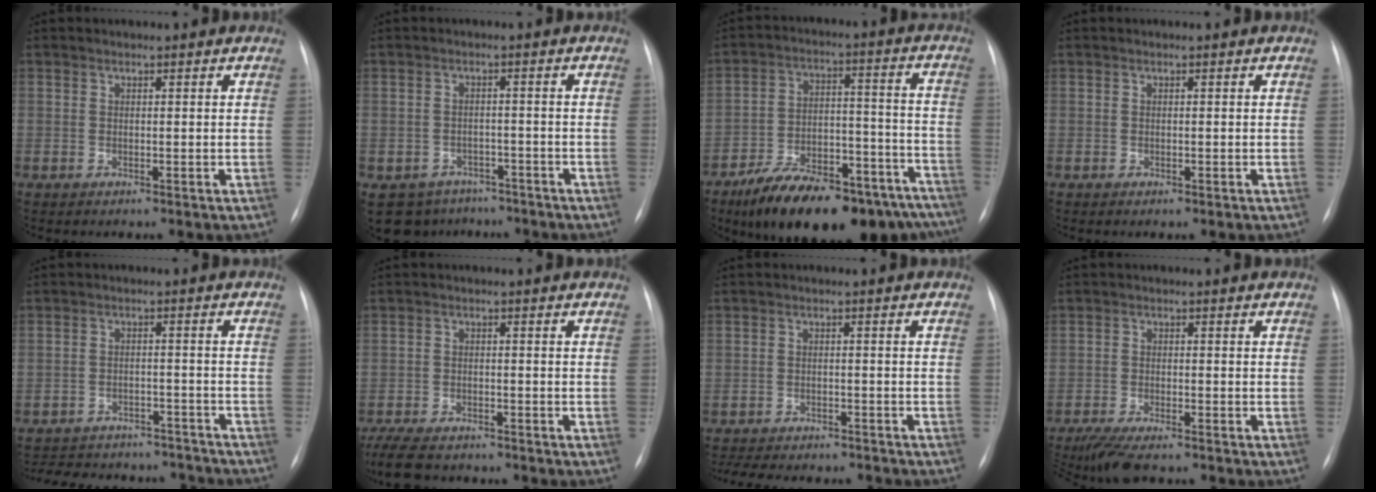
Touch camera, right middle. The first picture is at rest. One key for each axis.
{"total": 7.2, "fx": -5.3, "fy": 4.8, "fz": 0.7, "tx": -0.012, "ty": 0.014, "tz": -0.070}
{"total": 24.2, "fx": -19.0, "fy": 7.8, "fz": 12.7, "tx": -0.149, "ty": 0.025, "tz": -0.275}
{"total": 0.0}
{"total": 18.6, "fx": -16.8, "fy": 5.9, "fz": 5.2, "tx": -0.131, "ty": 0.000, "tz": -0.217}
{"total": 9.6, "fx": -8.0, "fy": 3.3, "fz": 4.1, "tx": -0.085, "ty": -0.015, "tz": -0.127}
{"total": 13.2, "fx": -11.6, "fy": 3.9, "fz": 4.8, "tx": -0.099, "ty": -0.004, "tz": -0.148}
{"total": 7.9, "fx": -6.4, "fy": 1.4, "fz": 4.2, "tx": -0.075, "ty": -0.019, "tz": -0.106}